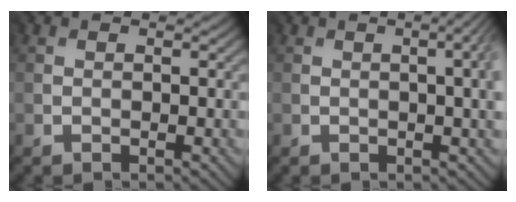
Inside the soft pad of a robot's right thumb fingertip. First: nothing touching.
{"total": 5.1, "force": [0.0, 1.8, 4.8], "torque": [-0.034, 0.007, -0.002]}